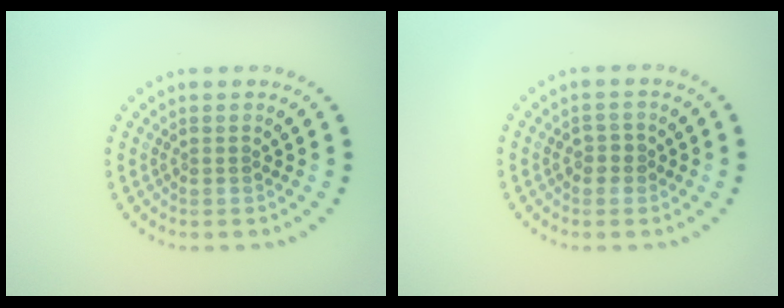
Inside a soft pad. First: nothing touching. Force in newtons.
{"total": 1.0, "press": 0.9, "slide": 0.3}